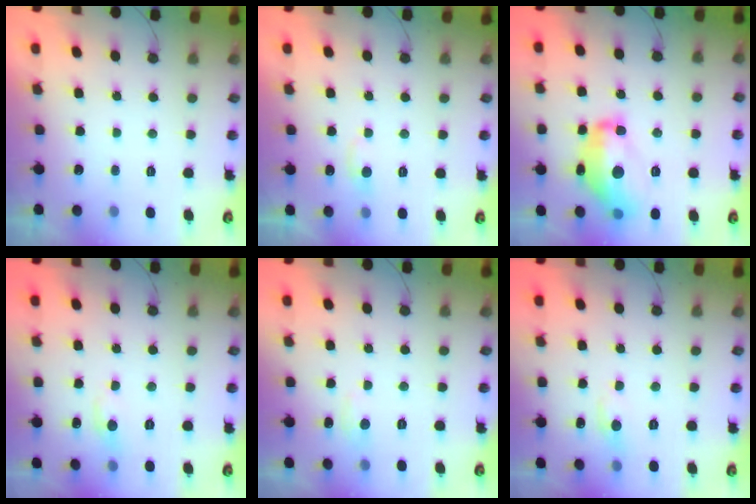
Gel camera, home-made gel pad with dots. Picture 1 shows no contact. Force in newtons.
{"total": 4.7, "press": 4.7, "slide": 0.6}
{"total": 16.9, "press": 16.9, "slide": 1.5}
{"total": 3.0, "press": 3.0, "slide": 0.4}
{"total": 2.9, "press": 2.9, "slide": 0.4}
{"total": 3.0, "press": 3.0, "slide": 0.4}